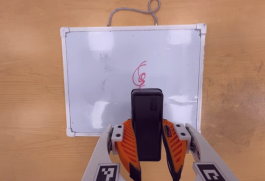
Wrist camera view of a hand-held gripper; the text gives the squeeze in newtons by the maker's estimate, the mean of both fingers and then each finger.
{"total": 9.7, "left": 7.5, "right": 11.8}